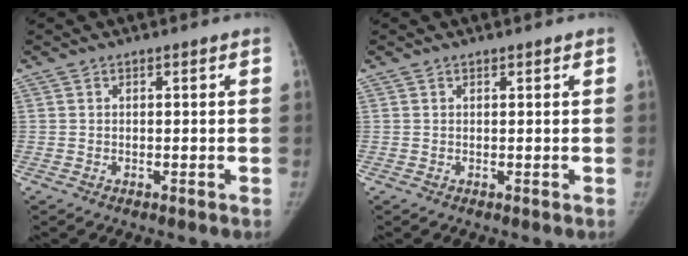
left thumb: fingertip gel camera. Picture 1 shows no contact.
{"total": 0.0}